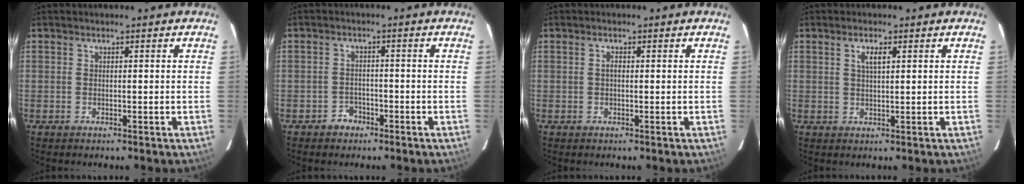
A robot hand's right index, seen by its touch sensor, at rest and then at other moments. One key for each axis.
{"total": 3.1, "fx": -2.0, "fy": 2.4, "fz": 0.2, "tx": -0.007, "ty": 0.012, "tz": -0.031}
{"total": 0.9, "fx": 0.1, "fy": 0.4, "fz": 0.8, "tx": -0.015, "ty": 0.004, "tz": 0.000}
{"total": 2.4, "fx": 1.0, "fy": 0.7, "fz": 2.1, "tx": -0.037, "ty": 0.003, "tz": 0.018}